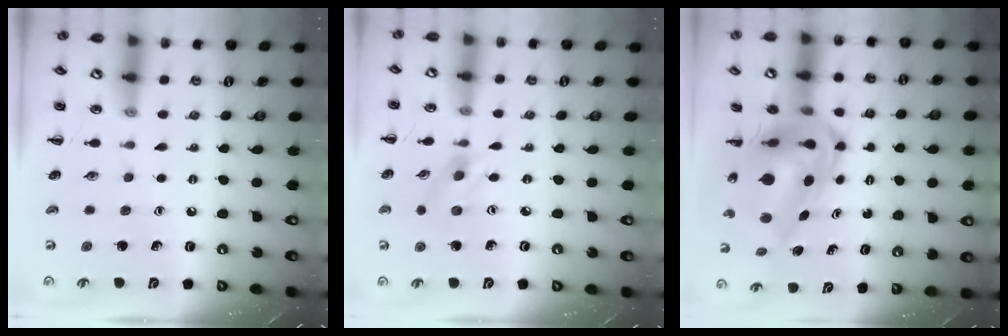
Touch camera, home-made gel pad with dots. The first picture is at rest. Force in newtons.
{"total": 2.7, "press": 2.6, "slide": 0.8}
{"total": 10.1, "press": 9.6, "slide": 3.2}